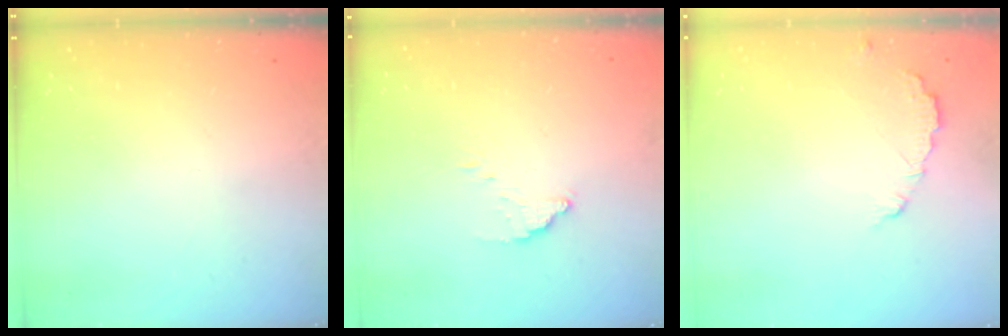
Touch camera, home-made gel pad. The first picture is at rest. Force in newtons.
{"total": 3.4, "press": 3.4, "slide": 0.1}
{"total": 3.9, "press": 3.9, "slide": 0.3}